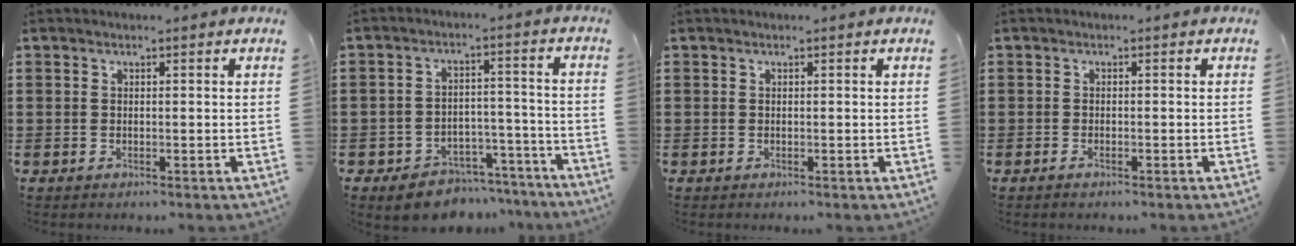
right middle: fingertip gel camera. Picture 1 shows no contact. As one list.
[{"total": 6.7, "force": [-6.3, 2.1, 0.9], "torque": [-0.007, 0.032, -0.122]}, {"total": 0.0}, {"total": 0.6, "force": [-0.4, 0.1, 0.4], "torque": [-0.010, -0.004, -0.007]}]